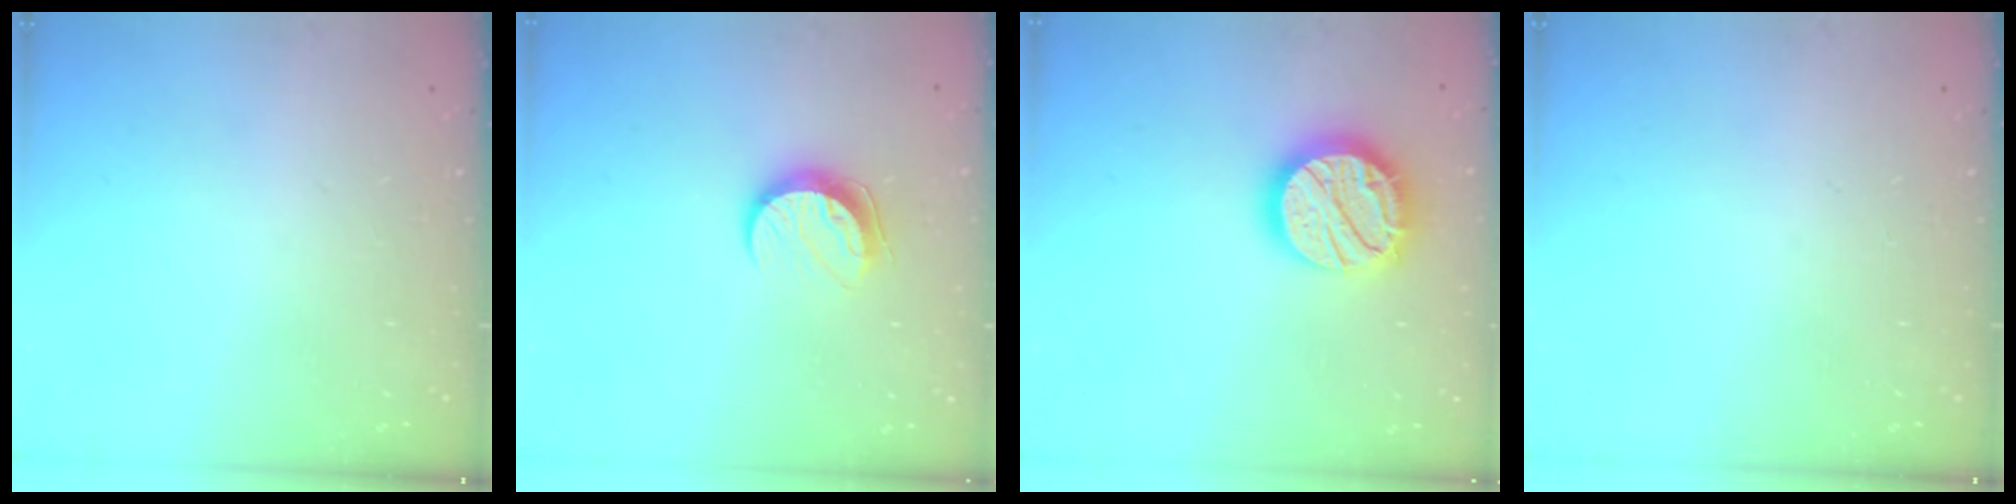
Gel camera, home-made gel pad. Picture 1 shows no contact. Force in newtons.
{"total": 9.0, "press": 9.0, "slide": 0.8}
{"total": 18.9, "press": 18.8, "slide": 1.4}
{"total": 0.0}